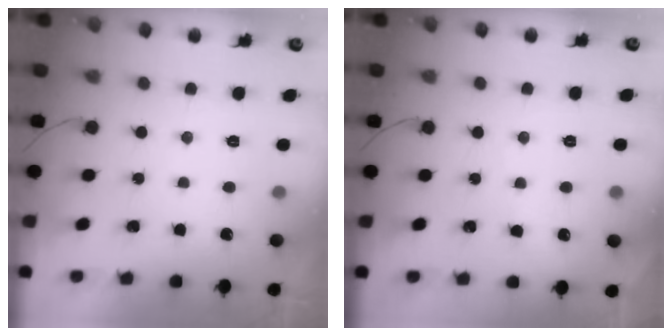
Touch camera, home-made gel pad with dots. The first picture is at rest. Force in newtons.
{"total": 3.4, "press": 3.3, "slide": 0.6}